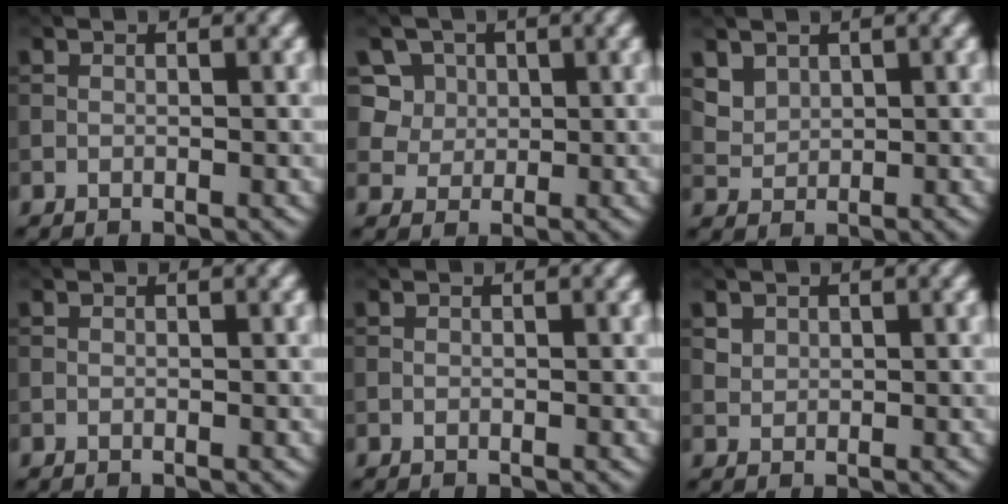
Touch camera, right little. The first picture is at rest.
{"total": 7.2, "force": [3.3, 5.7, 2.8], "torque": [-0.049, 0.009, 0.046]}
{"total": 2.3, "force": [1.5, 1.5, 0.7], "torque": [-0.023, -0.014, 0.050]}
{"total": 0.0}
{"total": 0.0}
{"total": 1.1, "force": [0.6, 0.9, 0.2], "torque": [-0.003, -0.004, 0.017]}